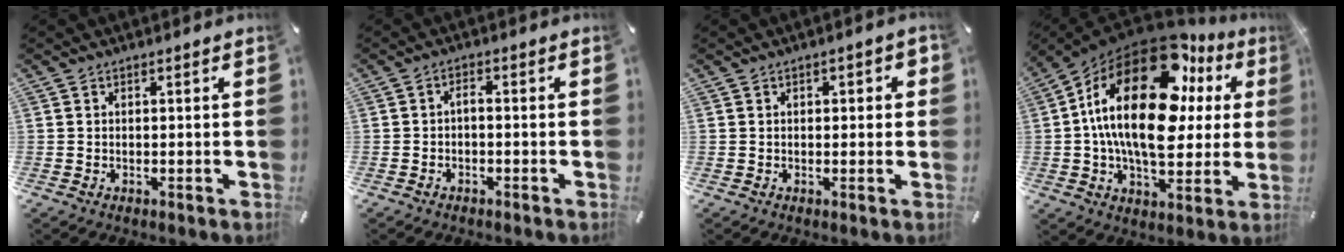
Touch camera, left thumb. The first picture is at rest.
{"total": 1.7, "force": [-0.9, 0.5, 1.4], "torque": [-0.025, 0.005, -0.018]}
{"total": 1.6, "force": [-0.1, 1.1, 1.1], "torque": [-0.012, 0.003, -0.005]}
{"total": 28.5, "force": [7.8, 15.2, 22.8], "torque": [-0.431, -0.040, 0.125]}